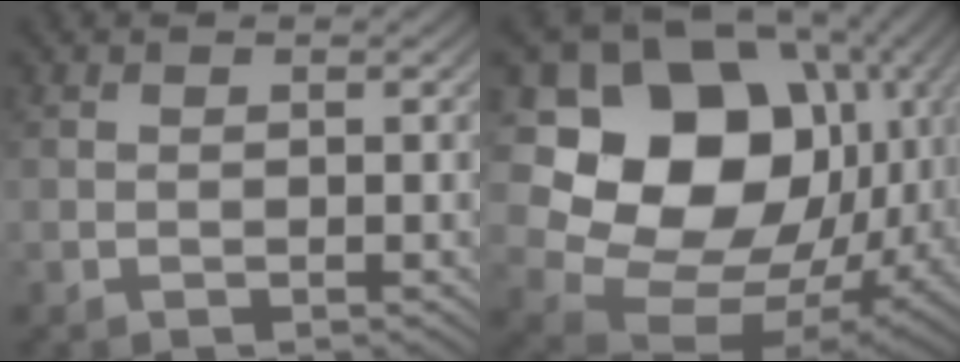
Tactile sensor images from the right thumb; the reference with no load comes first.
{"total": 17.7, "force": [3.5, 14.0, 10.1], "torque": [-0.206, -0.012, 0.074]}